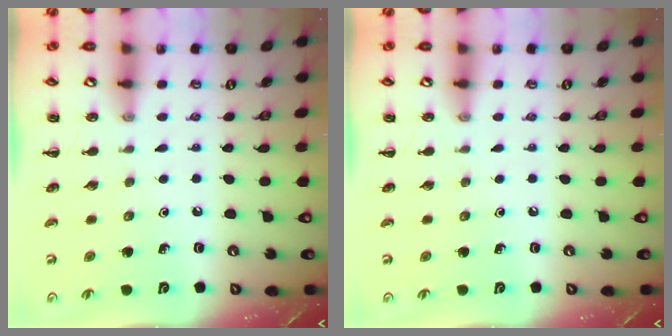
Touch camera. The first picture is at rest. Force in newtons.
{"total": 0.0}